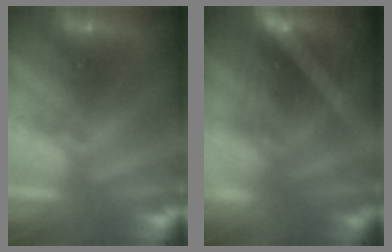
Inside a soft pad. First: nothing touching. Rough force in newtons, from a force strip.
{"total": 8.8}